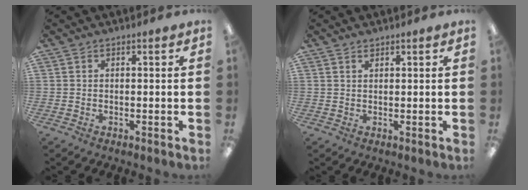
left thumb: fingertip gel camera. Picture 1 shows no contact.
{"total": 1.1, "force": [1.0, 0.4, 0.4], "torque": [-0.010, 0.000, 0.018]}